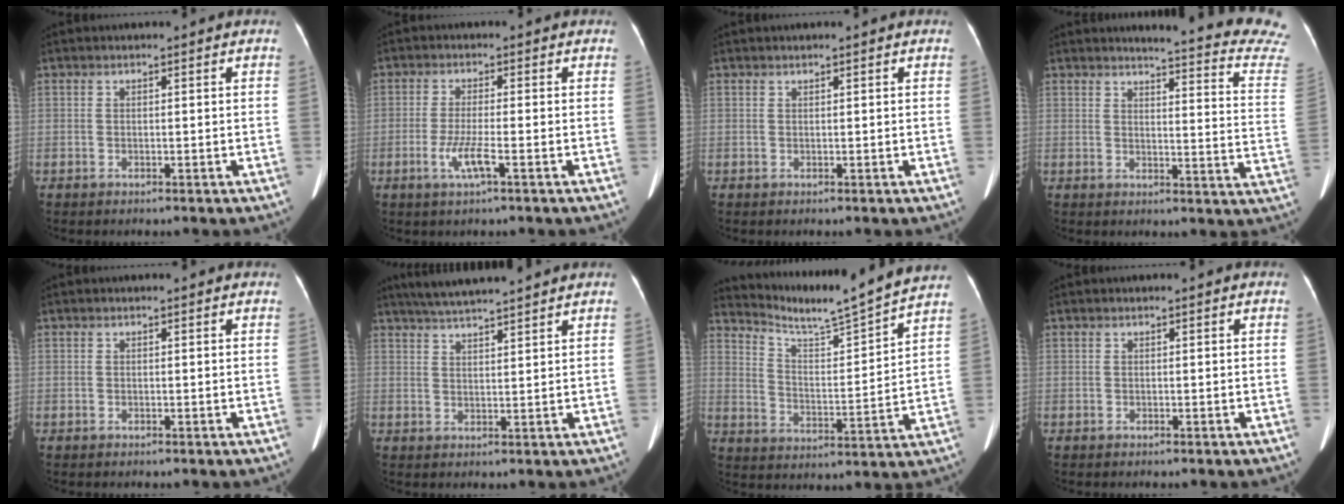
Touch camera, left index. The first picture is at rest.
{"total": 4.0, "force": [-1.8, 0.0, 3.6], "torque": [-0.080, -0.010, -0.033]}
{"total": 0.0}
{"total": 19.3, "force": [18.7, -0.9, 4.9], "torque": [-0.055, -0.145, 0.187]}
{"total": 0.0}
{"total": 8.2, "force": [7.4, -0.2, 3.4], "torque": [-0.062, 0.026, 0.120]}
{"total": 14.3, "force": [13.5, -2.1, 4.0], "torque": [-0.084, -0.029, 0.203]}
{"total": 0.0}